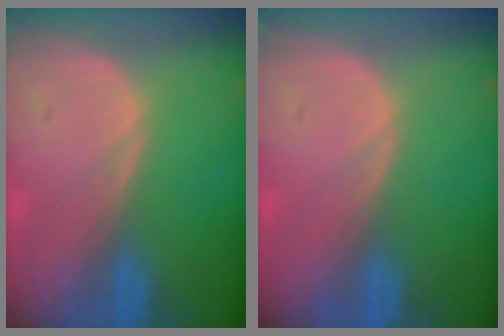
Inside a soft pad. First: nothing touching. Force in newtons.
{"total": 0.0}